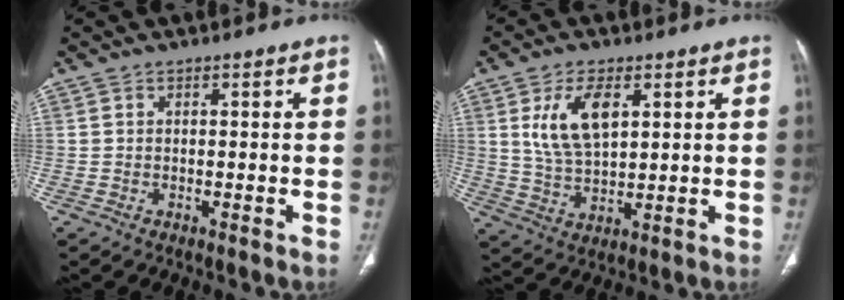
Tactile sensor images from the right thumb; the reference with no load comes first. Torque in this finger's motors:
{"motor_torque": [-0.07, 0.20, 1.01, 0.28, 0.07]}